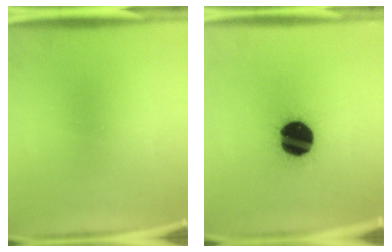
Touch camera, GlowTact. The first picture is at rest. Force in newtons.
{"total": 19.7}